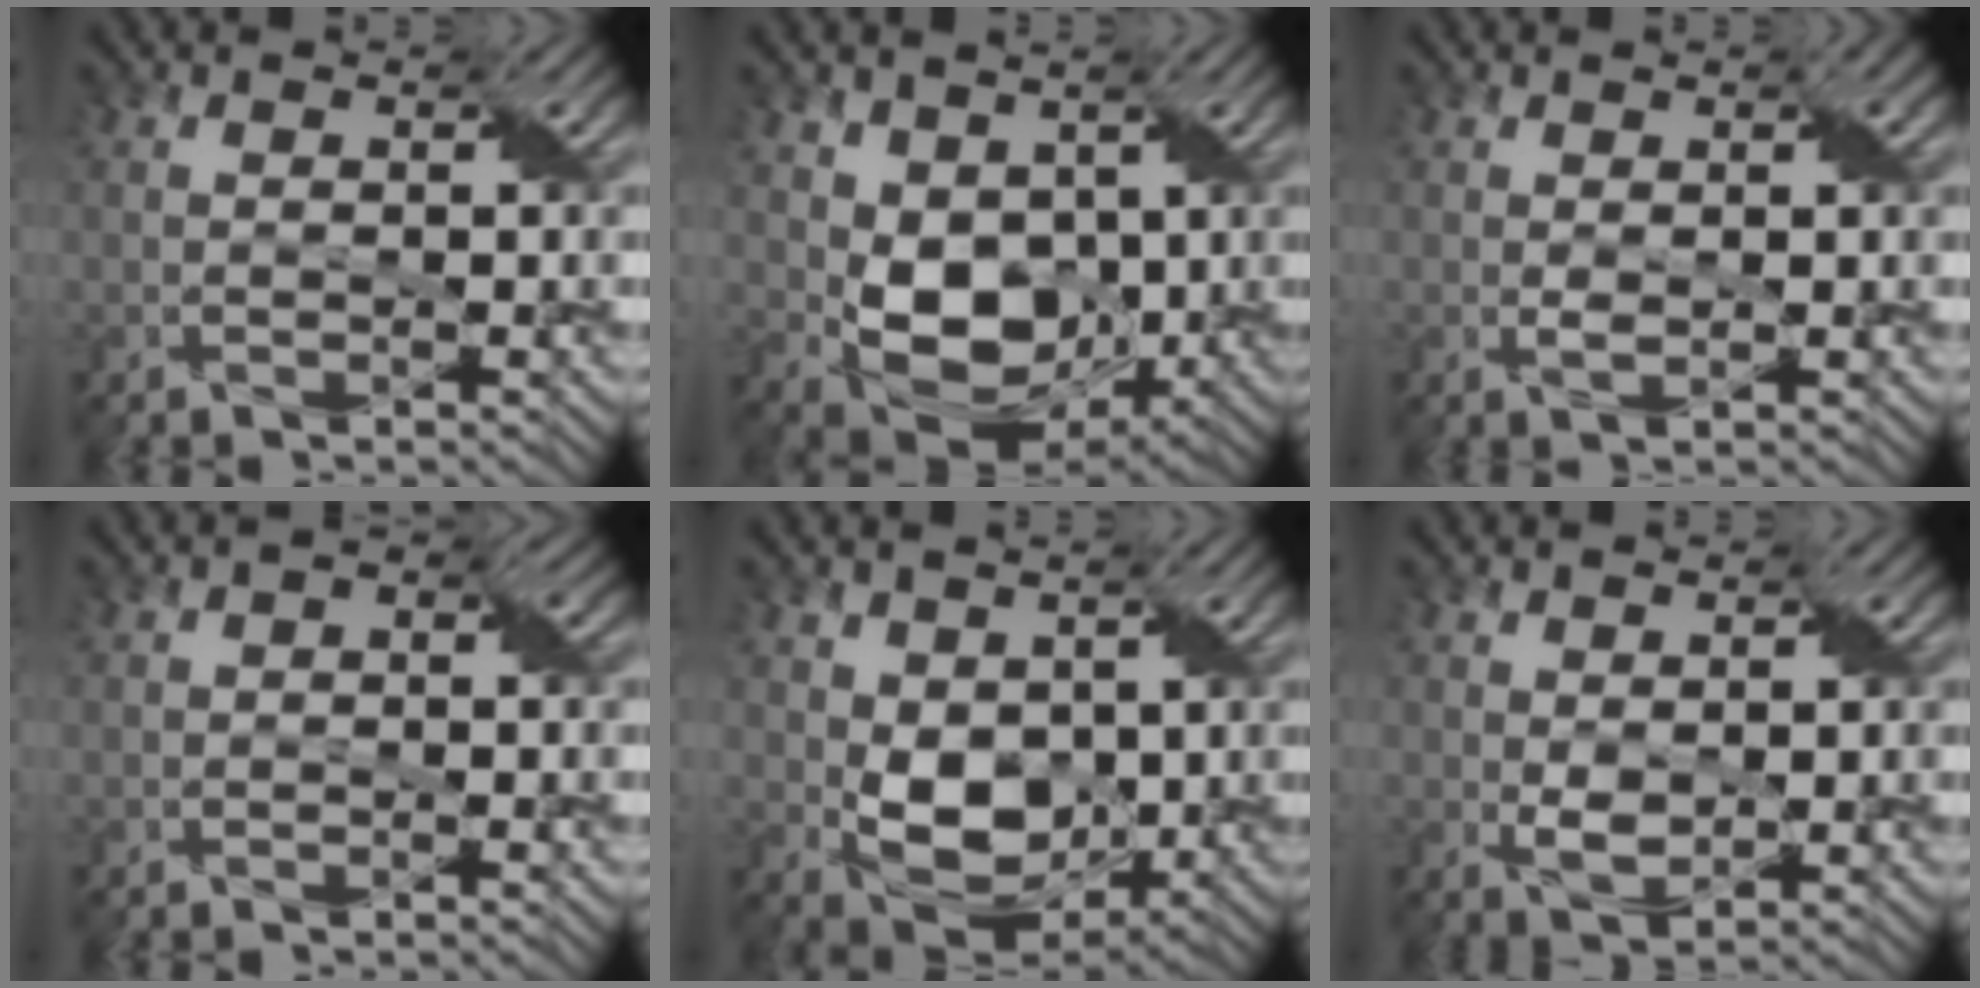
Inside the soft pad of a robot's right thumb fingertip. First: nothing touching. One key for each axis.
{"total": 8.6, "fx": 1.1, "fy": 6.4, "fz": 5.7, "tx": -0.128, "ty": -0.019, "tz": 0.023}
{"total": 2.2, "fx": 0.7, "fy": 0.6, "fz": 2.0, "tx": -0.040, "ty": 0.002, "tz": 0.013}
{"total": 1.3, "fx": -0.2, "fy": 0.8, "fz": 1.0, "tx": -0.014, "ty": 0.003, "tz": -0.006}
{"total": 7.4, "fx": 0.7, "fy": 5.4, "fz": 5.0, "tx": -0.111, "ty": -0.013, "tz": 0.017}
{"total": 2.7, "fx": 0.6, "fy": 1.8, "fz": 2.0, "tx": -0.045, "ty": -0.003, "tz": 0.016}